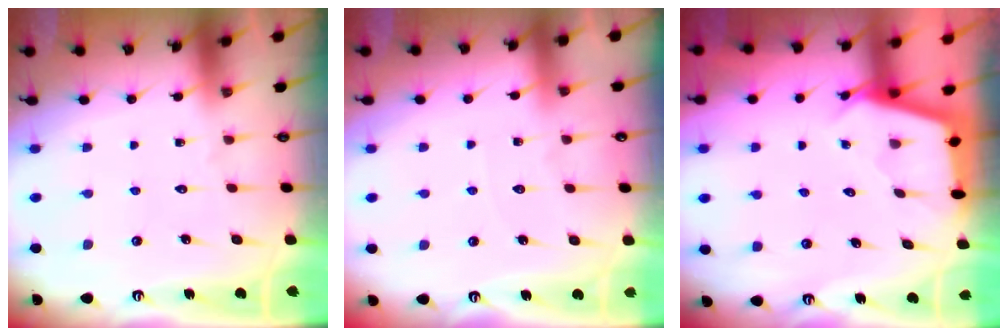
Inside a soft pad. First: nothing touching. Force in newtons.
{"total": 3.4, "press": 3.4, "slide": 0.5}
{"total": 2.6, "press": 2.6, "slide": 0.3}